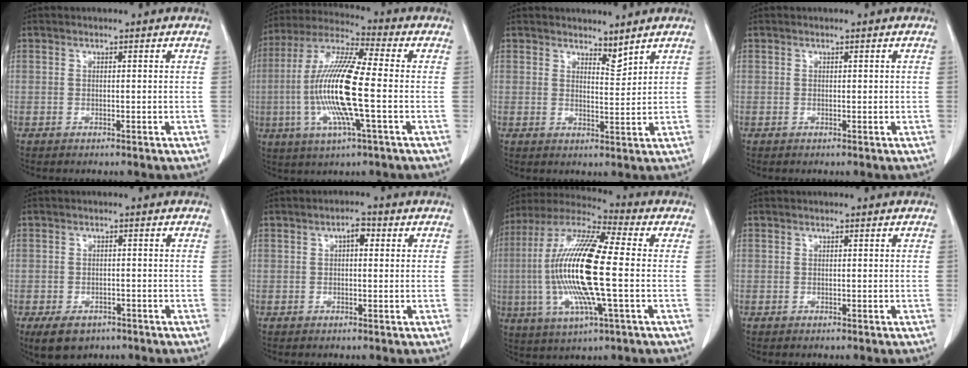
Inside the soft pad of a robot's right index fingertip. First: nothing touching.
{"total": 15.6, "force": [-2.3, 1.3, 15.4], "torque": [-0.318, -0.006, -0.051]}
{"total": 2.6, "force": [2.5, 0.4, 0.7], "torque": [-0.009, -0.008, 0.043]}
{"total": 0.0}
{"total": 5.2, "force": [-3.4, 3.3, 2.3], "torque": [-0.040, -0.004, -0.045]}
{"total": 2.2, "force": [0.6, 1.0, 1.9], "torque": [-0.028, 0.010, 0.006]}
{"total": 19.0, "force": [-1.4, 2.3, 18.8], "torque": [-0.389, -0.003, -0.035]}
{"total": 0.0}